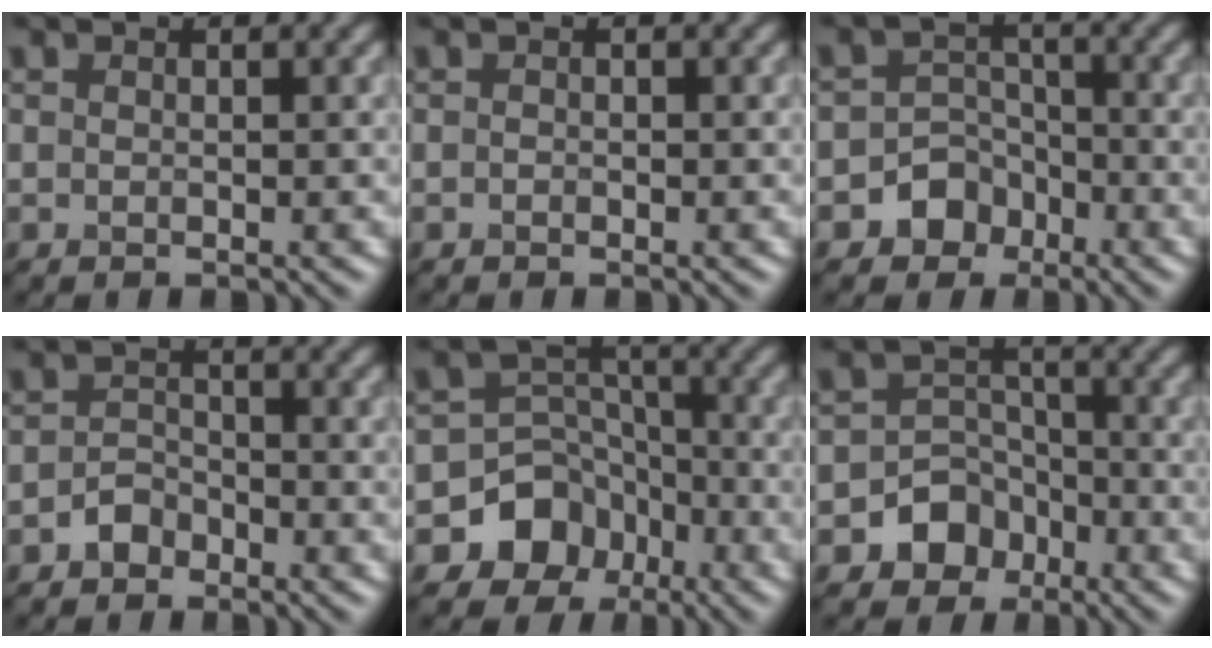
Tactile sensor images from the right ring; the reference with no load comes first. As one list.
[{"total": 0.0}, {"total": 4.1, "force": [-2.3, 3.3, 0.7], "torque": [0.023, 0.007, -0.048]}, {"total": 1.8, "force": [-1.3, 1.2, 0.5], "torque": [-0.003, 0.009, -0.025]}, {"total": 8.4, "force": [-4.7, 6.8, 1.4], "torque": [0.000, 0.000, -0.103]}, {"total": 5.1, "force": [-2.7, 4.2, 1.0], "torque": [0.020, 0.005, -0.065]}]